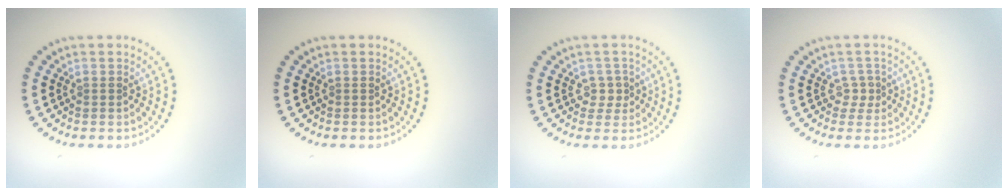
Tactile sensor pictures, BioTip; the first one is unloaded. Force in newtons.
{"total": 0.0}
{"total": 1.5, "press": 1.2, "slide": 0.9}
{"total": 1.1, "press": 0.8, "slide": 0.8}